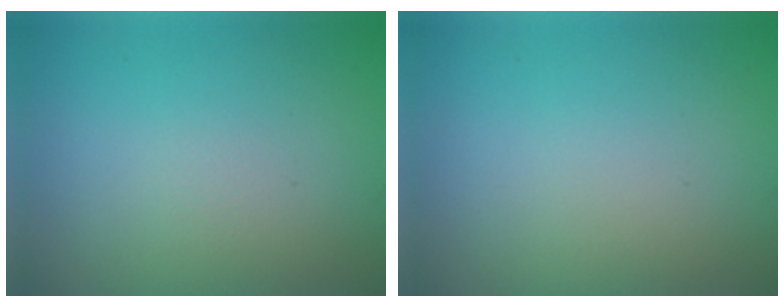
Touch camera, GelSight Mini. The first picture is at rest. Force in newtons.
{"total": 0.0}